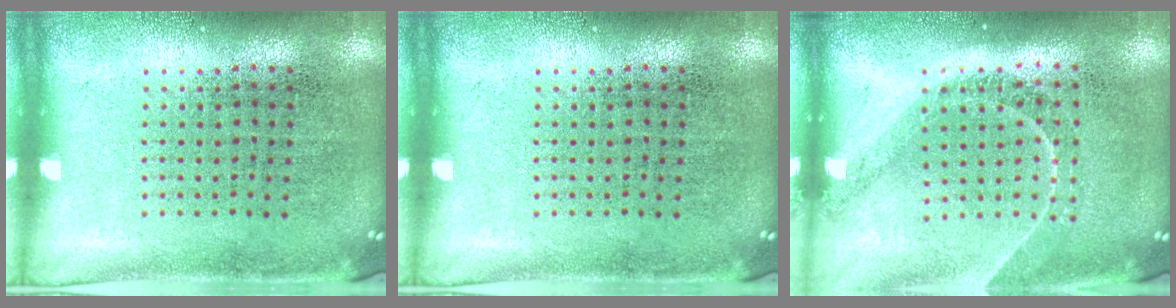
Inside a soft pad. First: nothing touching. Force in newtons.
{"total": 0.0}
{"total": 1.2, "press": 1.1, "slide": 0.5}